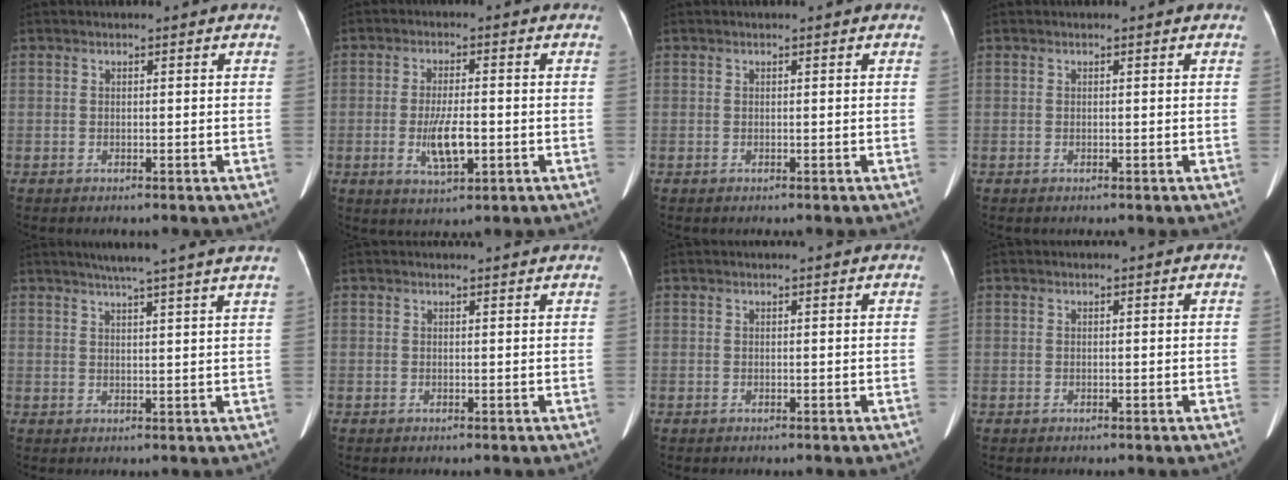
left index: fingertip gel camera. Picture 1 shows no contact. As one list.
[{"total": 6.0, "force": [-1.6, 1.6, 5.6], "torque": [-0.109, -0.010, -0.025]}, {"total": 0.0}, {"total": 0.0}, {"total": 11.1, "force": [9.1, -1.3, 6.2], "torque": [-0.089, 0.013, 0.104]}, {"total": 2.1, "force": [2.0, 0.4, 0.2], "torque": [-0.009, 0.015, 0.022]}, {"total": 1.3, "force": [1.2, 0.2, 0.4], "torque": [-0.010, 0.022, 0.016]}, {"total": 0.0}]